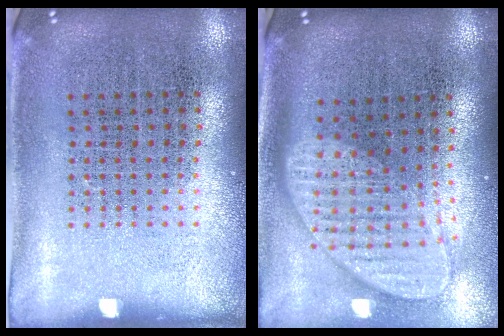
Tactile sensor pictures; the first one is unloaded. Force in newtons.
{"total": 2.0, "press": 1.6, "slide": 1.3}